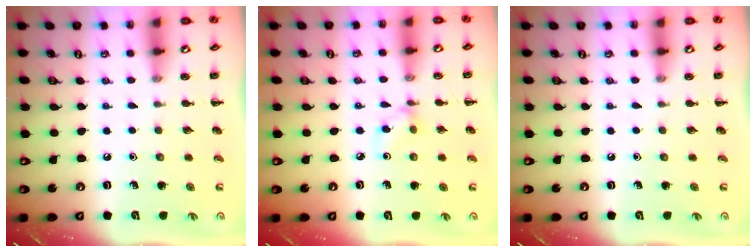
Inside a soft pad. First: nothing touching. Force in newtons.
{"total": 3.0, "press": 2.8, "slide": 1.2}
{"total": 0.0}